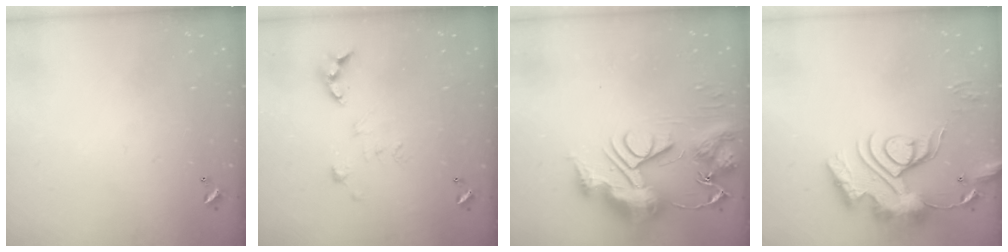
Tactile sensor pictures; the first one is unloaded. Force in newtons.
{"total": 4.7, "press": 4.7, "slide": 0.4}
{"total": 14.3, "press": 14.2, "slide": 1.6}
{"total": 18.4, "press": 18.3, "slide": 1.8}